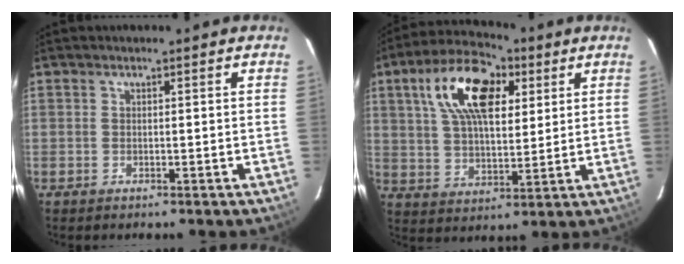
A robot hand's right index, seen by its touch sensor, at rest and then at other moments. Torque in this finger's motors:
{"motor_torque": [1.59, 0.54, 0.68, 0.21]}